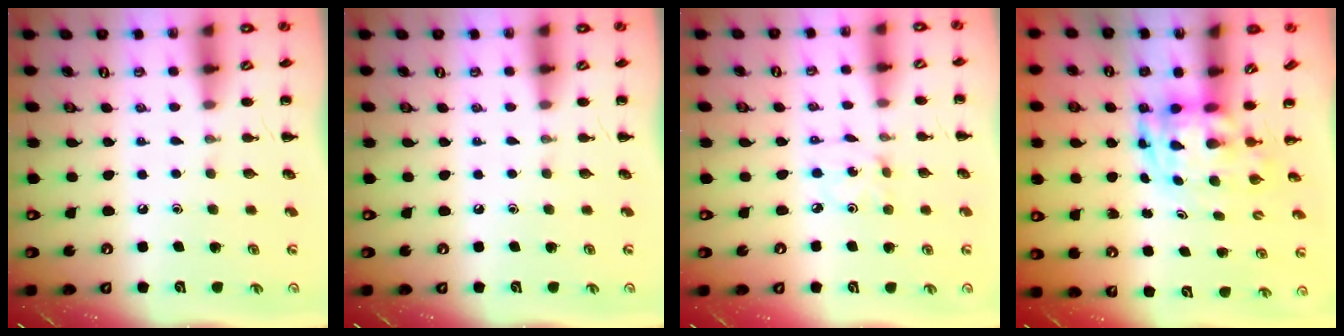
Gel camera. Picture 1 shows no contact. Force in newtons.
{"total": 0.0}
{"total": 1.5, "press": 1.4, "slide": 0.5}
{"total": 3.6, "press": 3.5, "slide": 0.8}